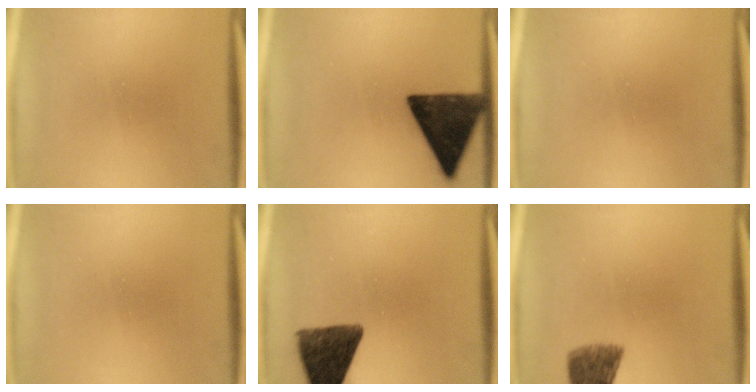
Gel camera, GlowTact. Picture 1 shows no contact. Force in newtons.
{"total": 13.4}
{"total": 0.0}
{"total": 0.0}
{"total": 11.2}
{"total": 6.8}